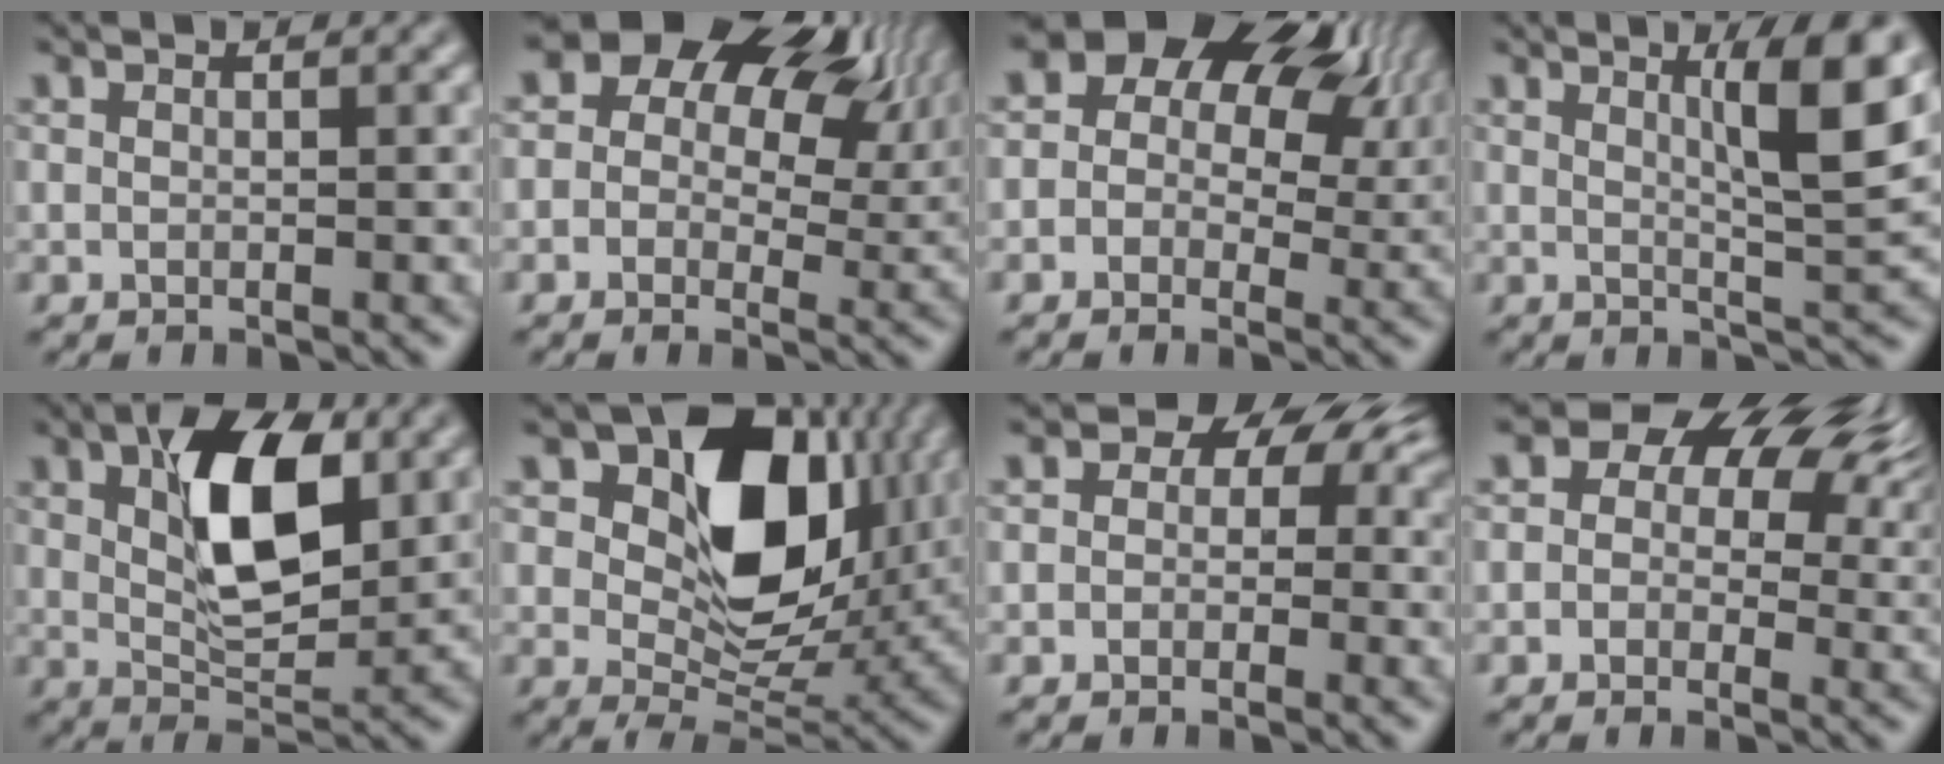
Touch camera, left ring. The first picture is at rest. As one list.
[{"total": 14.7, "force": [6.2, 9.9, 8.9], "torque": [-0.135, 0.063, 0.093]}, {"total": 12.9, "force": [5.5, 8.9, 7.5], "torque": [-0.104, 0.062, 0.076]}, {"total": 5.9, "force": [2.3, 0.8, 5.4], "torque": [-0.072, -0.002, 0.037]}, {"total": 8.8, "force": [2.2, 4.2, 7.4], "torque": [-0.124, 0.010, 0.036]}, {"total": 12.2, "force": [3.6, 7.6, 8.8], "torque": [-0.125, 0.004, 0.062]}, {"total": 8.1, "force": [1.7, 6.4, 4.6], "torque": [-0.051, 0.036, -0.005]}, {"total": 12.4, "force": [4.4, 8.5, 7.9], "torque": [-0.103, 0.038, 0.061]}]